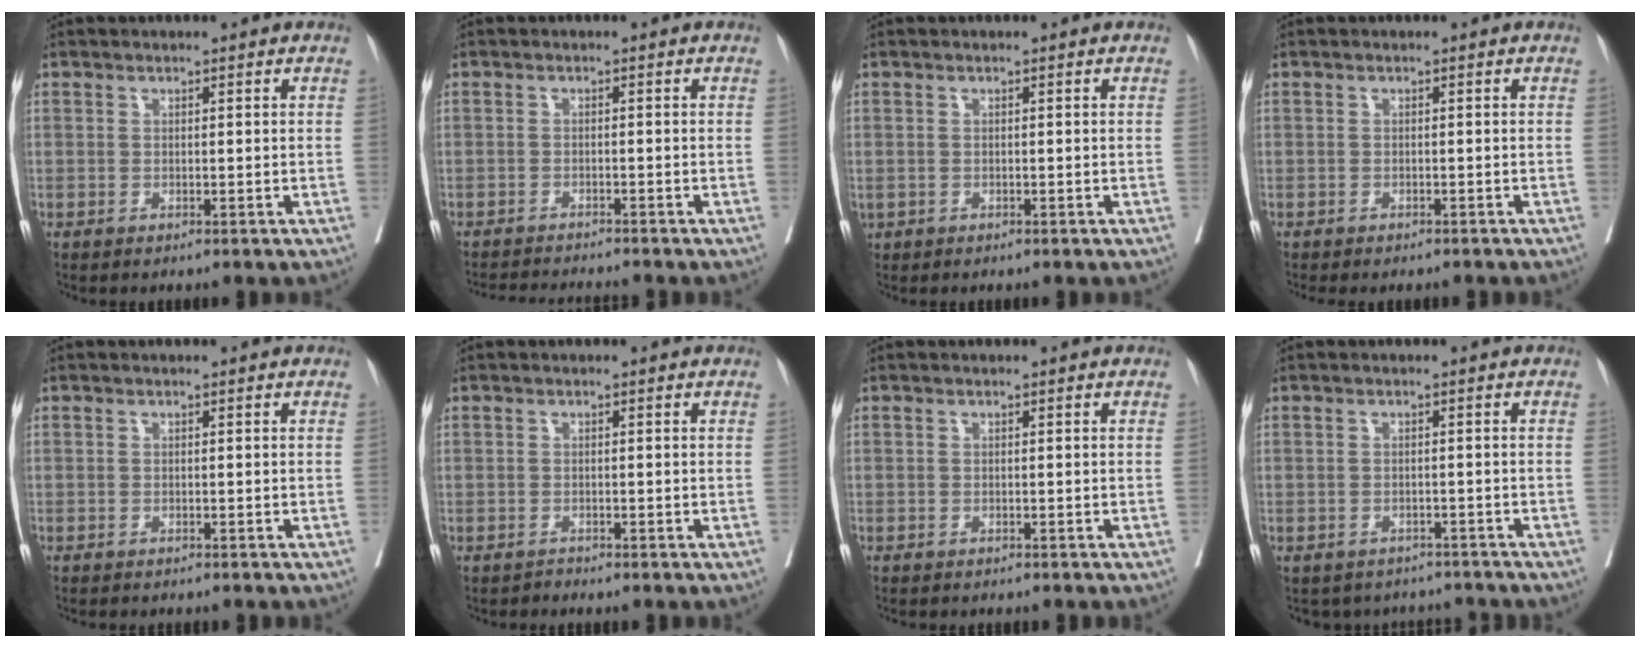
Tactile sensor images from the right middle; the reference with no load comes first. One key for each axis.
{"total": 6.2, "fx": -5.9, "fy": -0.4, "fz": 1.6, "tx": -0.013, "ty": -0.011, "tz": -0.093}
{"total": 0.6, "fx": -0.2, "fy": 0.5, "fz": 0.2, "tx": -0.005, "ty": 0.004, "tz": 0.004}
{"total": 4.5, "fx": -3.9, "fy": 1.6, "fz": 1.5, "tx": -0.010, "ty": -0.003, "tz": -0.051}
{"total": 2.6, "fx": -2.3, "fy": 0.5, "fz": 1.1, "tx": -0.017, "ty": -0.004, "tz": -0.026}
{"total": 0.5, "fx": -0.5, "fy": 0.0, "fz": -0.2, "tx": 0.002, "ty": -0.003, "tz": -0.009}
{"total": 2.3, "fx": -2.0, "fy": 0.5, "fz": 0.9, "tx": -0.017, "ty": -0.004, "tz": -0.022}
{"total": 6.3, "fx": -5.8, "fy": 2.4, "fz": -0.2, "tx": 0.010, "ty": 0.018, "tz": -0.066}